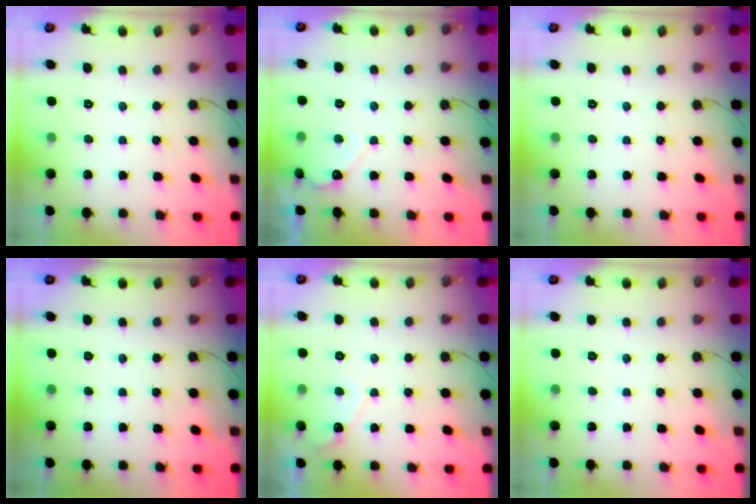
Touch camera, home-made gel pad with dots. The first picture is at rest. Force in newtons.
{"total": 4.5, "press": 4.4, "slide": 0.2}
{"total": 0.0}
{"total": 0.0}
{"total": 4.5, "press": 4.5, "slide": 0.3}
{"total": 0.0}